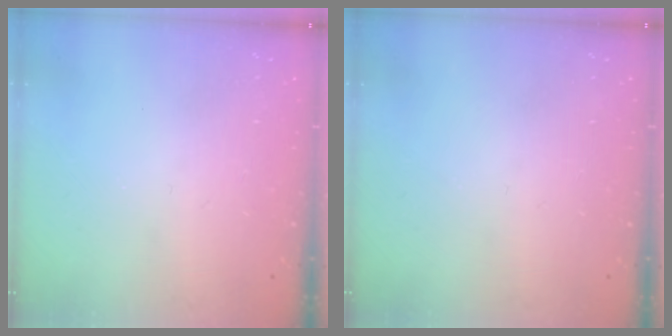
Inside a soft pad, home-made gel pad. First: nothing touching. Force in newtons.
{"total": 0.0}